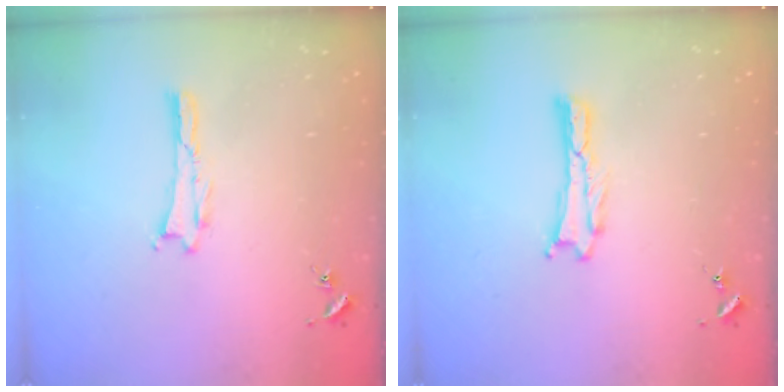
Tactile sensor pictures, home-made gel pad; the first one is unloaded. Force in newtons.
{"total": 0.0}